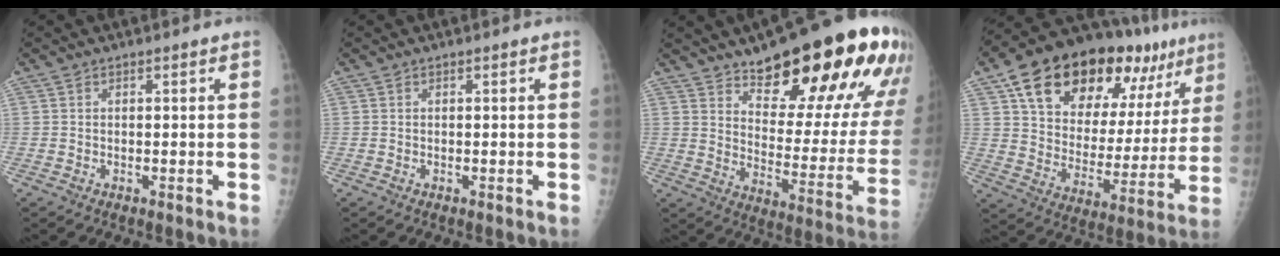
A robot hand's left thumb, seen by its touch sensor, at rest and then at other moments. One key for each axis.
{"total": 0.0}
{"total": 26.9, "fx": 16.1, "fy": 9.2, "fz": 19.5, "tx": -0.232, "ty": -0.070, "tz": 0.228}
{"total": 27.9, "fx": 15.6, "fy": 14.4, "fz": 18.0, "tx": -0.233, "ty": -0.014, "tz": 0.245}